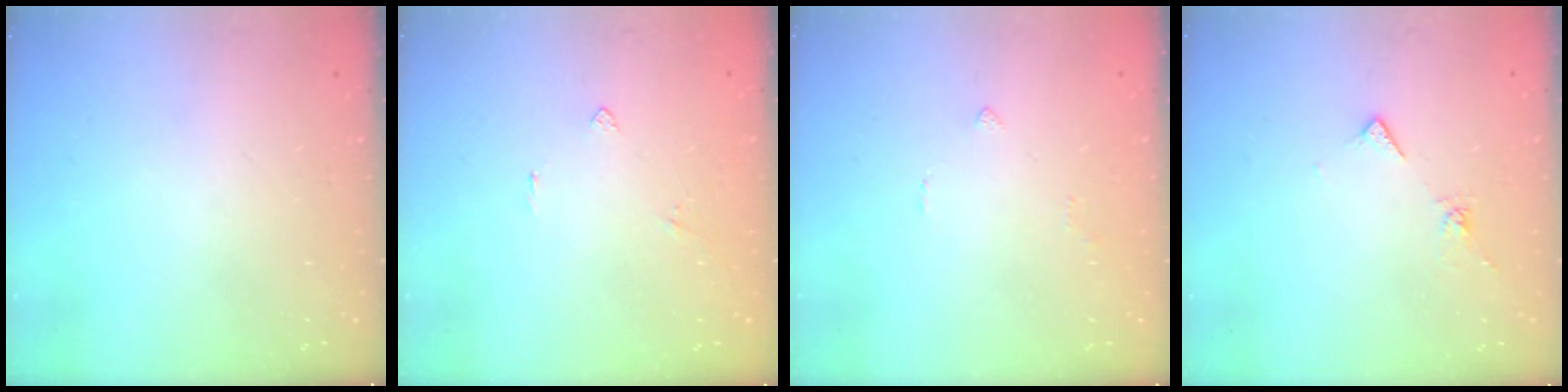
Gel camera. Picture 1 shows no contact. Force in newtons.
{"total": 2.5, "press": 2.5, "slide": 0.4}
{"total": 1.6, "press": 1.5, "slide": 0.6}
{"total": 6.1, "press": 6.0, "slide": 1.0}